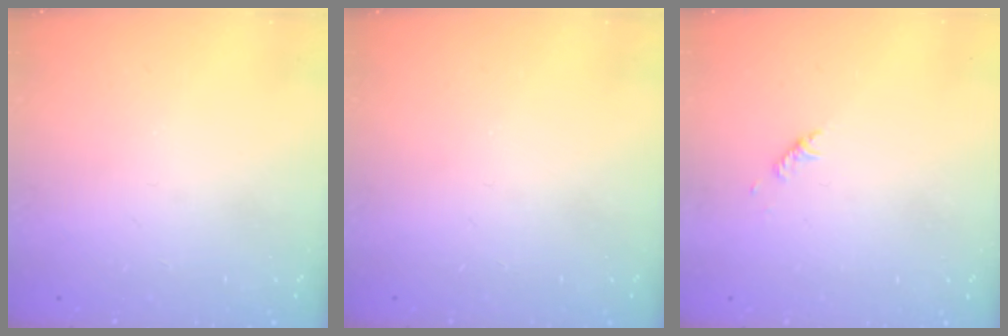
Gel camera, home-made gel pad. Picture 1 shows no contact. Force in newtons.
{"total": 0.0}
{"total": 2.8, "press": 2.7, "slide": 0.6}